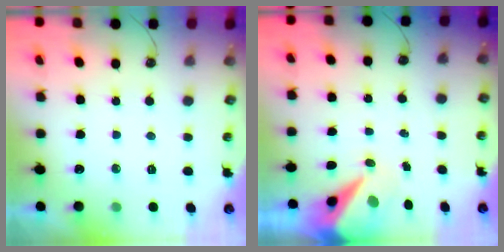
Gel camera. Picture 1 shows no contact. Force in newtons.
{"total": 9.0, "press": 8.9, "slide": 1.3}